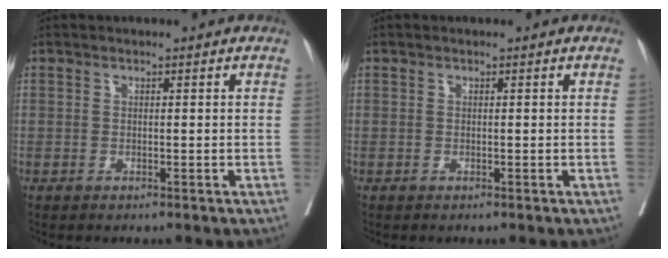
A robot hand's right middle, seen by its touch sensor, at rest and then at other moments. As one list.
[{"total": 0.0}]